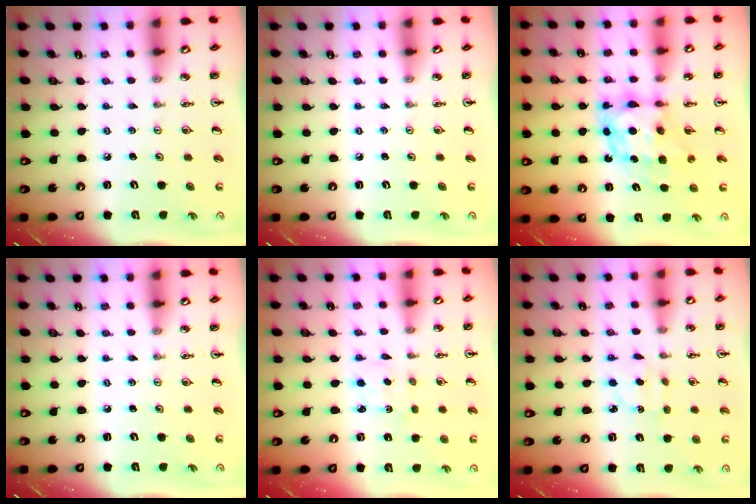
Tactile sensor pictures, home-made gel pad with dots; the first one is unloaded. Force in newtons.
{"total": 0.0}
{"total": 7.9, "press": 7.9, "slide": 0.8}
{"total": 0.0}
{"total": 2.1, "press": 2.0, "slide": 0.6}
{"total": 2.9, "press": 2.9, "slide": 0.6}